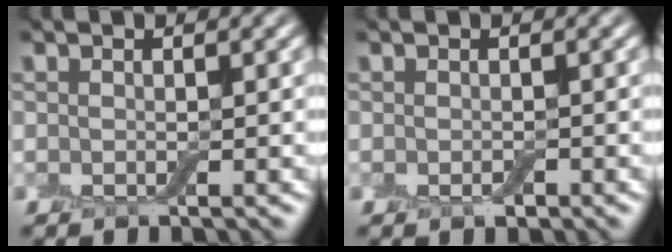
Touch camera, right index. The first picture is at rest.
{"total": 0.7, "force": [-0.3, 0.4, 0.5], "torque": [-0.008, 0.000, -0.005]}